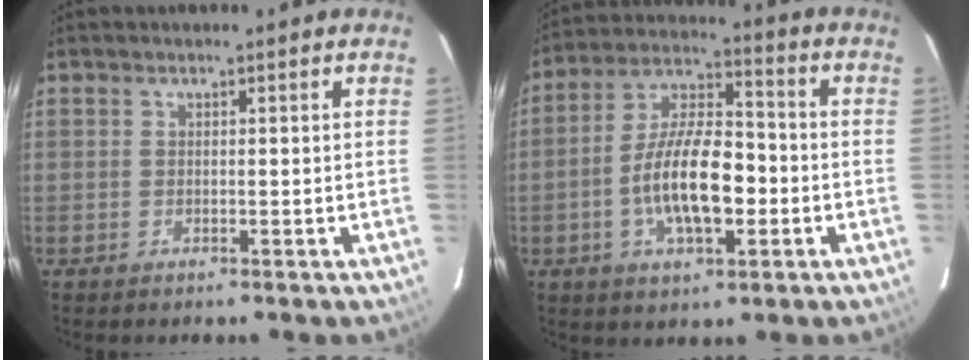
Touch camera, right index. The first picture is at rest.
{"total": 14.2, "force": [-3.4, 5.8, 12.5], "torque": [-0.242, 0.007, -0.060]}